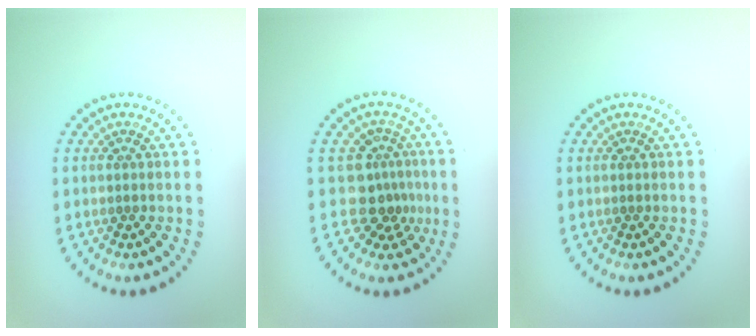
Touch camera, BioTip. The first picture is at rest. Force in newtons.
{"total": 3.4, "press": 2.3, "slide": 2.5}
{"total": 0.0}